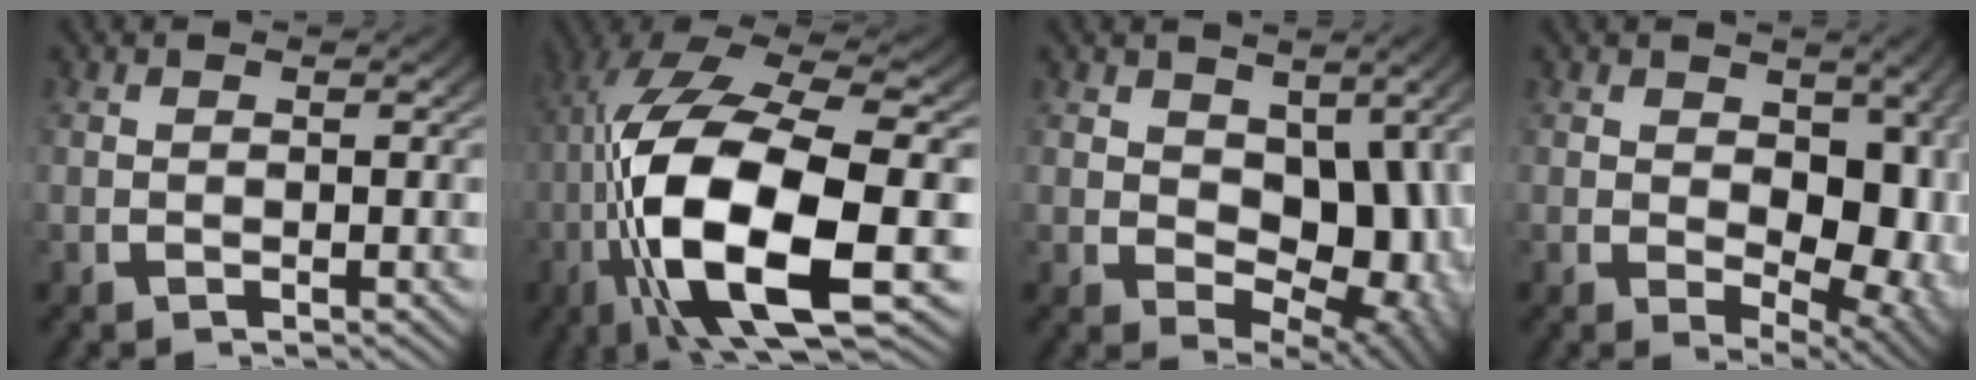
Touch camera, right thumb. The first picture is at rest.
{"total": 18.3, "force": [-3.8, 8.8, 15.5], "torque": [-0.345, -0.057, -0.028]}
{"total": 10.3, "force": [-1.1, 6.8, 7.6], "torque": [-0.138, -0.053, 0.009]}
{"total": 8.6, "force": [-0.7, 5.5, 6.6], "torque": [-0.118, -0.053, 0.015]}